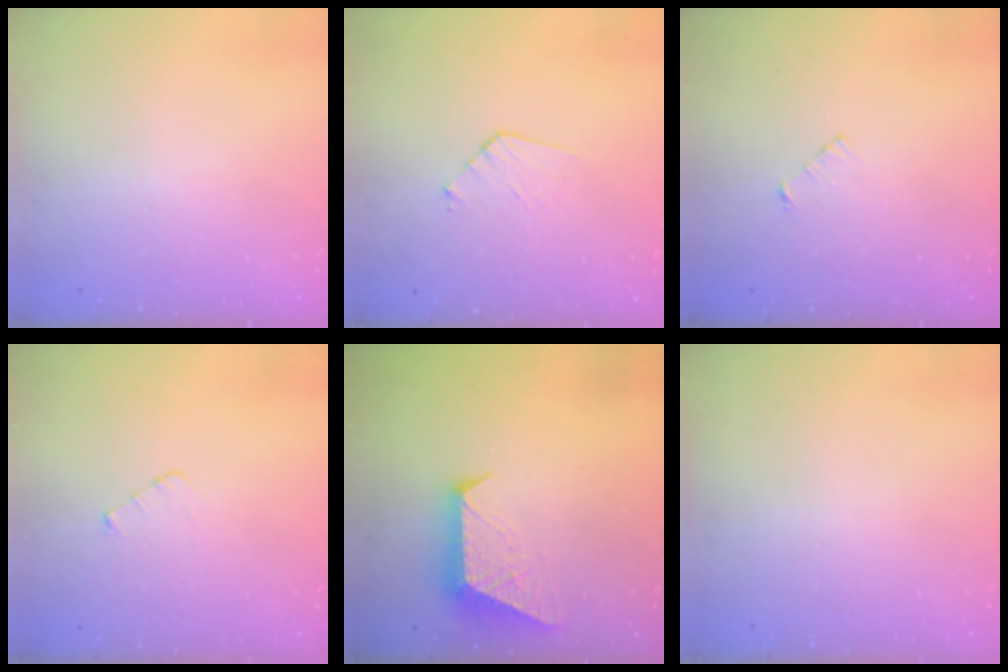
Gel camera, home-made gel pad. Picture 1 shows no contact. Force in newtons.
{"total": 5.9, "press": 5.9, "slide": 0.5}
{"total": 3.4, "press": 3.3, "slide": 0.3}
{"total": 3.4, "press": 3.4, "slide": 0.2}
{"total": 11.0, "press": 11.0, "slide": 0.8}
{"total": 0.0}